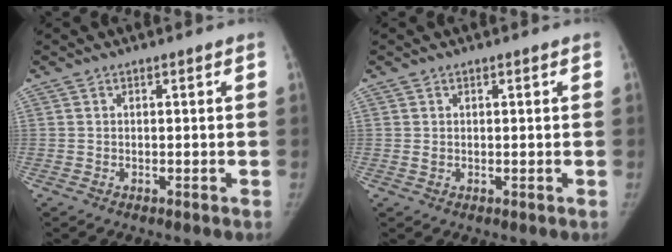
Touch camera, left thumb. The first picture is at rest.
{"total": 1.0, "force": [0.3, 0.5, 0.7], "torque": [-0.011, 0.001, 0.010]}